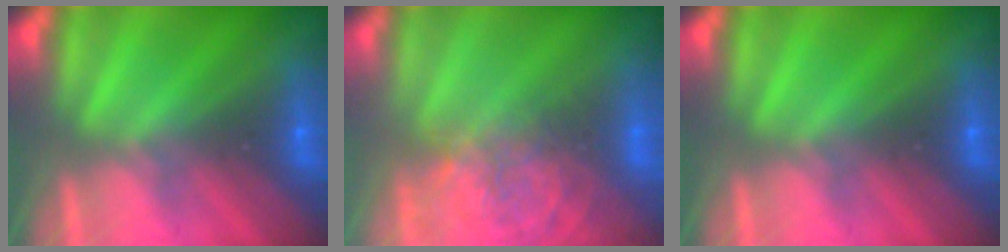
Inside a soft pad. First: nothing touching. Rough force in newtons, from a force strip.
{"total": 3.8}
{"total": 0.0}